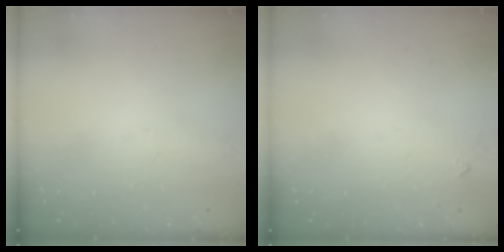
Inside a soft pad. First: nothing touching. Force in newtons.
{"total": 3.8, "press": 3.7, "slide": 0.4}